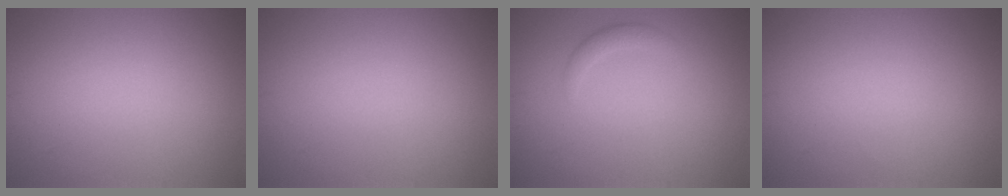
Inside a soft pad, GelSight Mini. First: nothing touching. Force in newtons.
{"total": 0.0}
{"total": 1.3, "press": 1.3, "slide": 0.1}
{"total": 0.0}